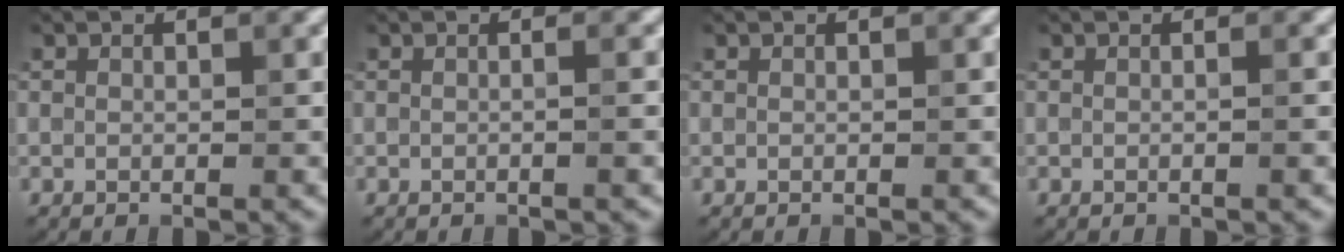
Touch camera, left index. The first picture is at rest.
{"total": 1.9, "force": [-0.2, 0.9, 1.6], "torque": [-0.005, -0.002, -0.021]}
{"total": 0.0}
{"total": 0.9, "force": [-0.4, 0.4, 0.7], "torque": [-0.008, -0.004, -0.015]}